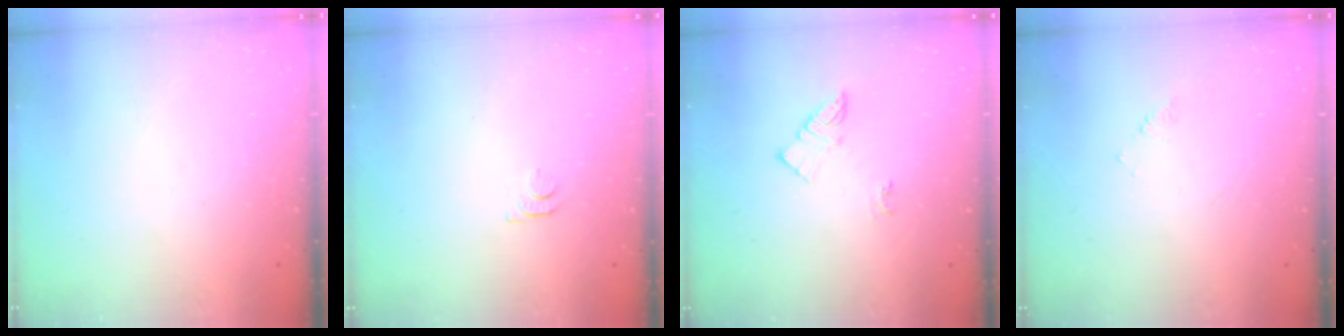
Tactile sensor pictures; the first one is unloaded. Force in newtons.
{"total": 5.3, "press": 5.2, "slide": 0.6}
{"total": 6.5, "press": 6.5, "slide": 0.8}
{"total": 2.2, "press": 2.2, "slide": 0.3}